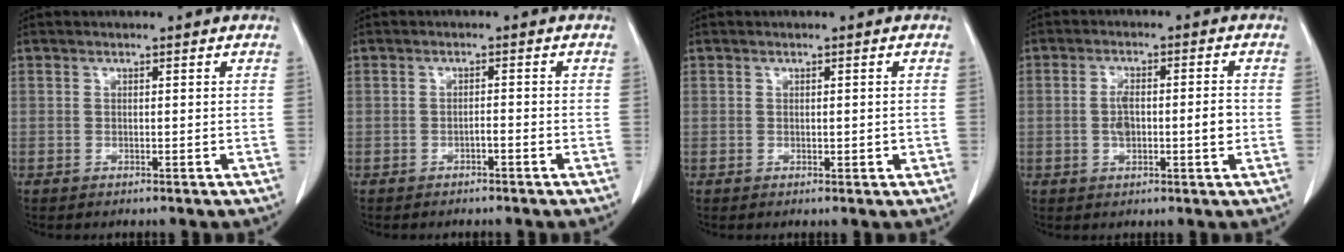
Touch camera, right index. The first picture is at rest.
{"total": 1.0, "force": [-0.7, 0.1, 0.7], "torque": [-0.014, 0.002, -0.013]}
{"total": 1.3, "force": [-0.1, 0.8, 1.1], "torque": [-0.014, 0.002, 0.003]}
{"total": 6.0, "force": [-0.6, 1.8, 5.7], "torque": [-0.107, 0.007, -0.009]}